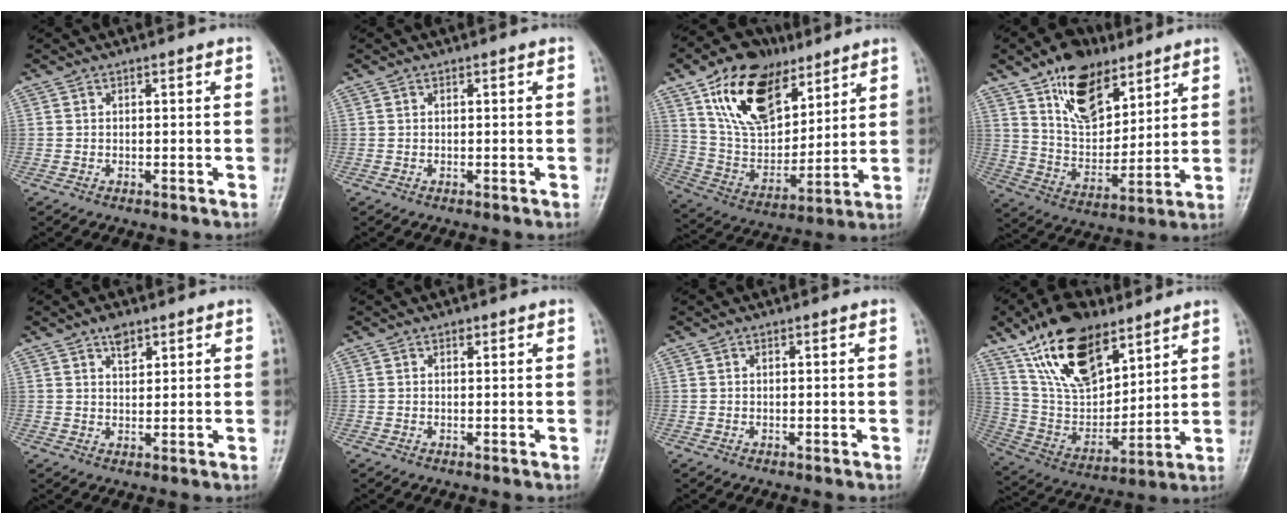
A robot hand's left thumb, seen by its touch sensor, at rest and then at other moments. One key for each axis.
{"total": 0.0}
{"total": 20.5, "fx": 11.1, "fy": 11.9, "fz": 12.4, "tx": -0.168, "ty": -0.040, "tz": 0.210}
{"total": 15.5, "fx": 9.3, "fy": 8.5, "fz": 9.0, "tx": -0.112, "ty": -0.049, "tz": 0.170}
{"total": 3.4, "fx": 2.2, "fy": 1.7, "fz": 1.9, "tx": -0.019, "ty": -0.011, "tz": 0.037}
{"total": 0.7, "fx": 0.4, "fy": 0.4, "fz": 0.3, "tx": -0.002, "ty": -0.002, "tz": 0.005}
{"total": 0.0}
{"total": 20.2, "fx": 12.2, "fy": 9.9, "fz": 12.7, "tx": -0.189, "ty": -0.050, "tz": 0.234}